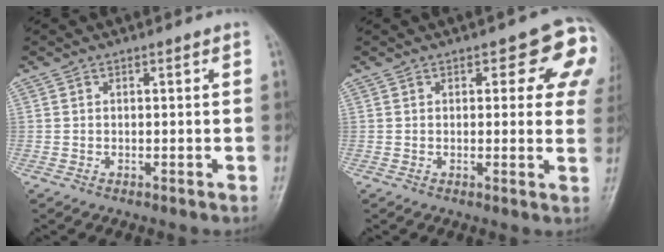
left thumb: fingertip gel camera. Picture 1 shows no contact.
{"total": 9.5, "force": [4.0, 4.4, 7.4], "torque": [-0.030, -0.009, 0.037]}